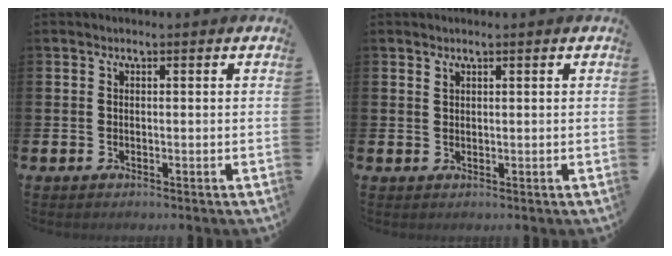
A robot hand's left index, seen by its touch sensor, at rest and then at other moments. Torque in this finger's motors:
{"motor_torque": [-0.21, 0.05, -0.02, -0.01]}